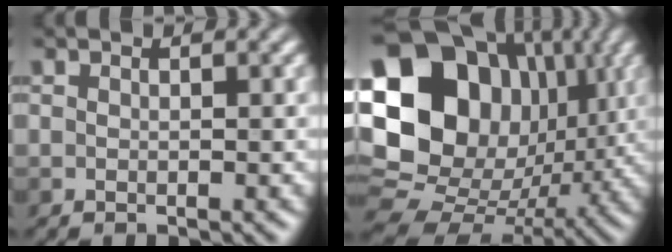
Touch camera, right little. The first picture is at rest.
{"total": 23.5, "force": [4.8, 19.7, 11.8], "torque": [-0.239, 0.021, 0.071]}